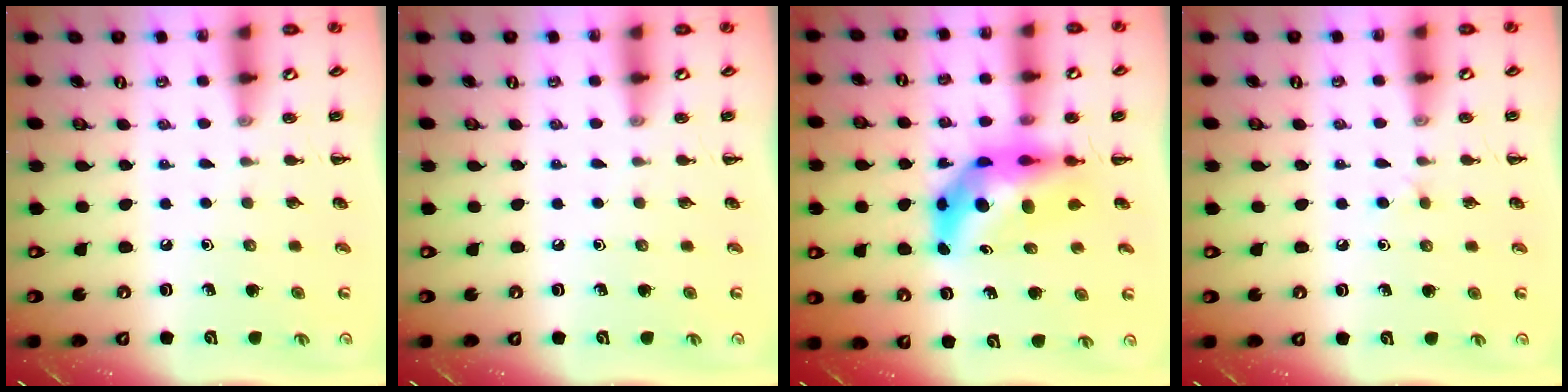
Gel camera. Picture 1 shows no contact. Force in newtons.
{"total": 0.0}
{"total": 9.5, "press": 9.0, "slide": 3.1}
{"total": 2.5, "press": 2.2, "slide": 1.0}